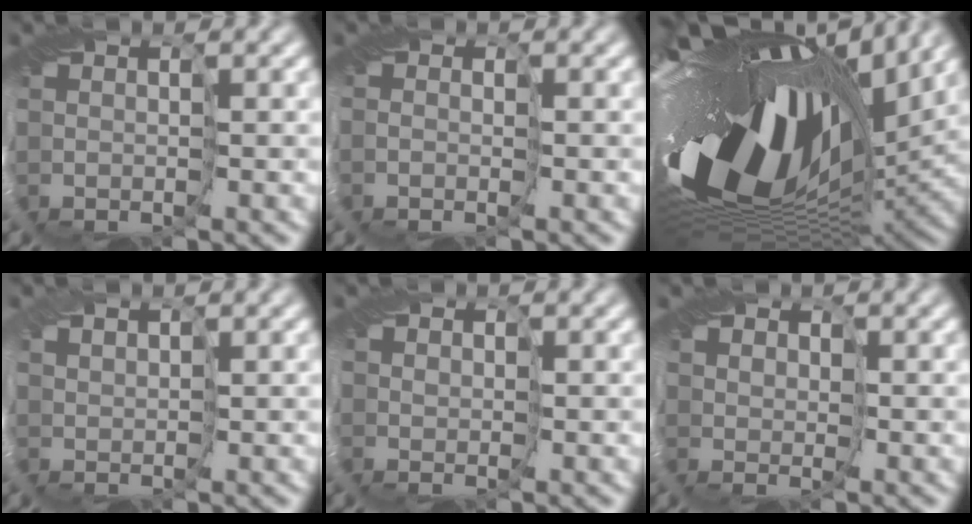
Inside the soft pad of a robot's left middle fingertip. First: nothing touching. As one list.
[{"total": 0.7, "force": [-0.3, 0.6, 0.2], "torque": [0.001, -0.001, -0.006]}, {"total": 18.4, "force": [2.0, 9.1, 15.9], "torque": [-0.283, -0.060, 0.038]}, {"total": 0.9, "force": [0.8, 0.3, 0.3], "torque": [-0.011, 0.005, 0.016]}, {"total": 0.9, "force": [0.2, 0.8, 0.3], "torque": [-0.003, -0.001, 0.002]}, {"total": 1.8, "force": [0.8, 1.4, 0.8], "torque": [-0.012, -0.001, 0.011]}]